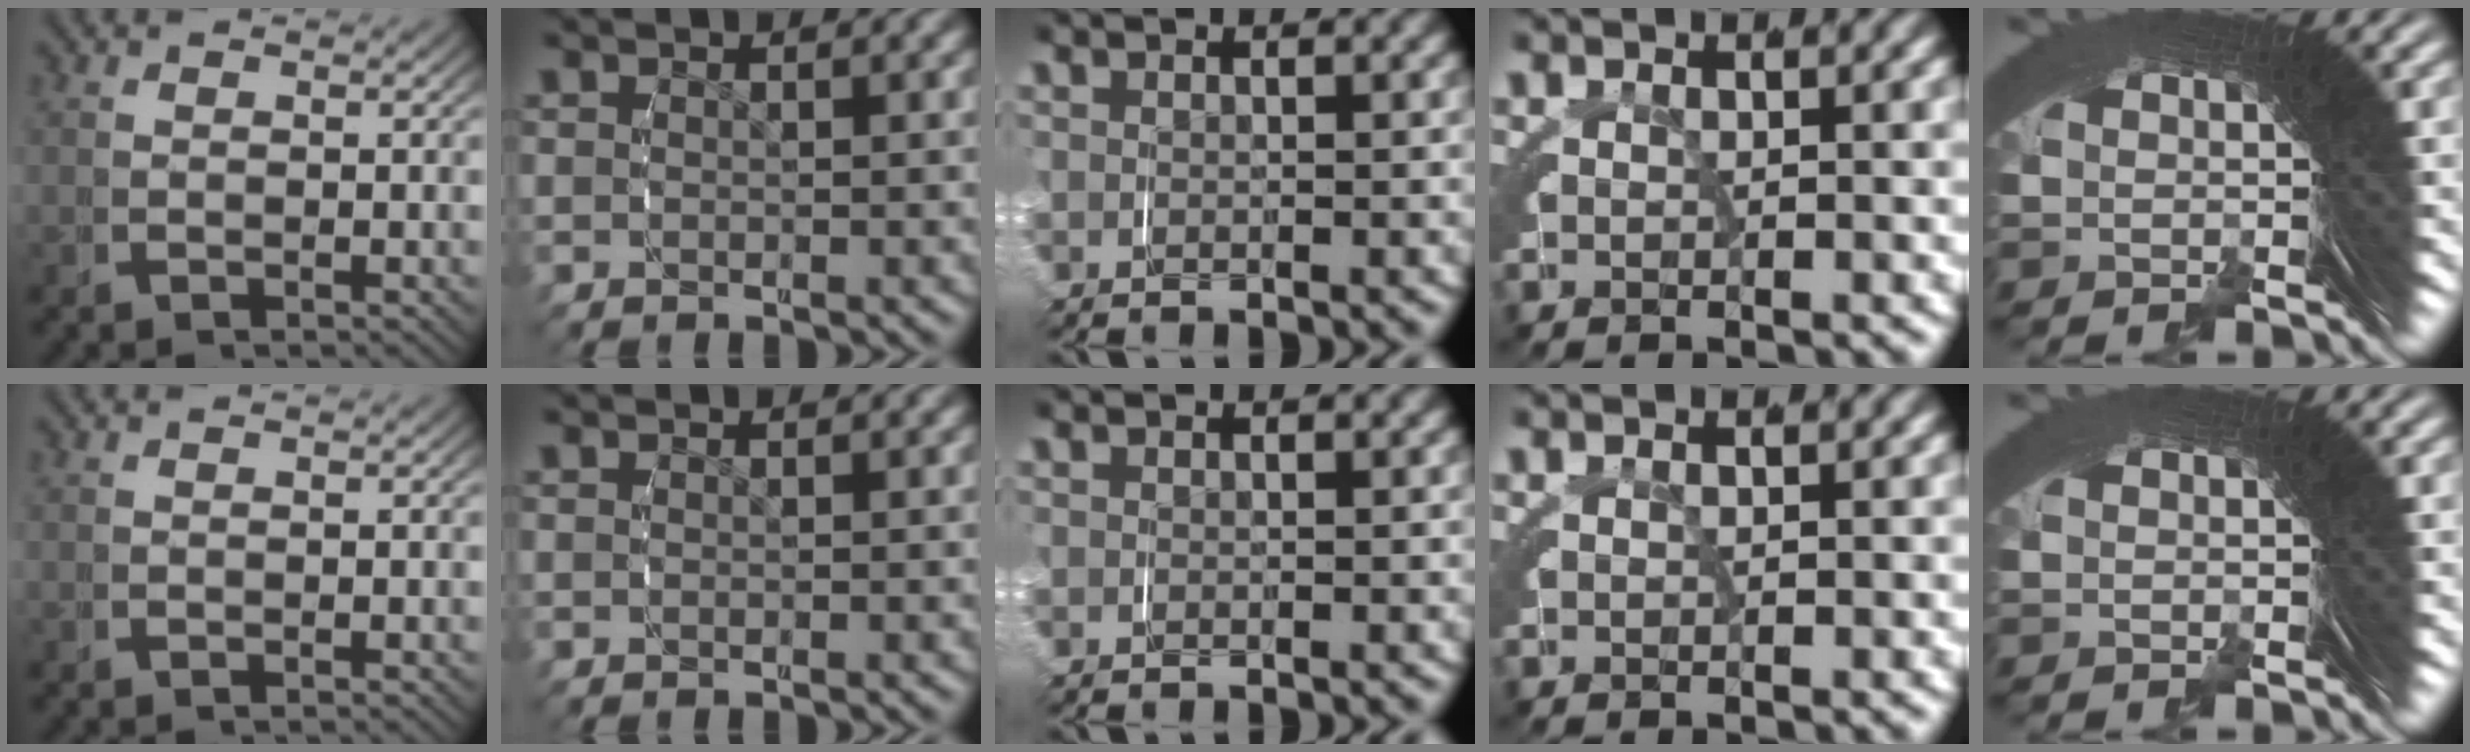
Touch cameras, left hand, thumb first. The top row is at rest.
{}